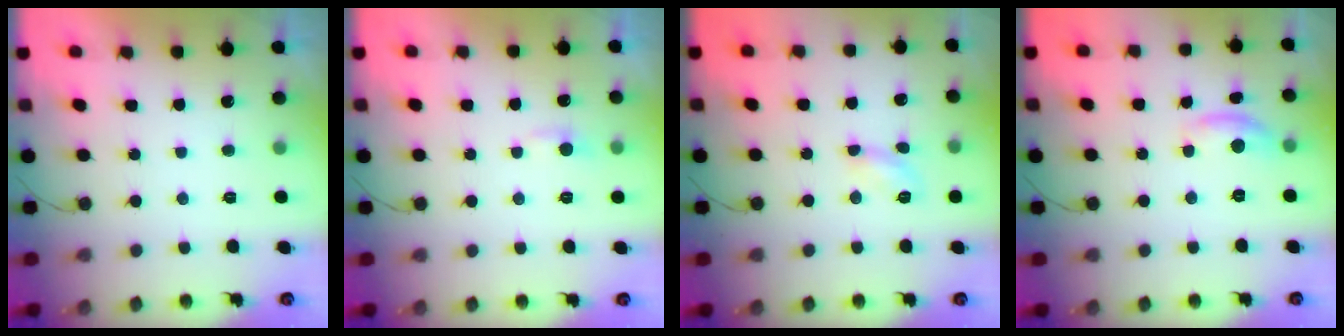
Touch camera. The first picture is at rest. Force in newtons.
{"total": 4.1, "press": 4.0, "slide": 0.5}
{"total": 5.0, "press": 5.0, "slide": 0.5}
{"total": 7.3, "press": 7.3, "slide": 0.1}